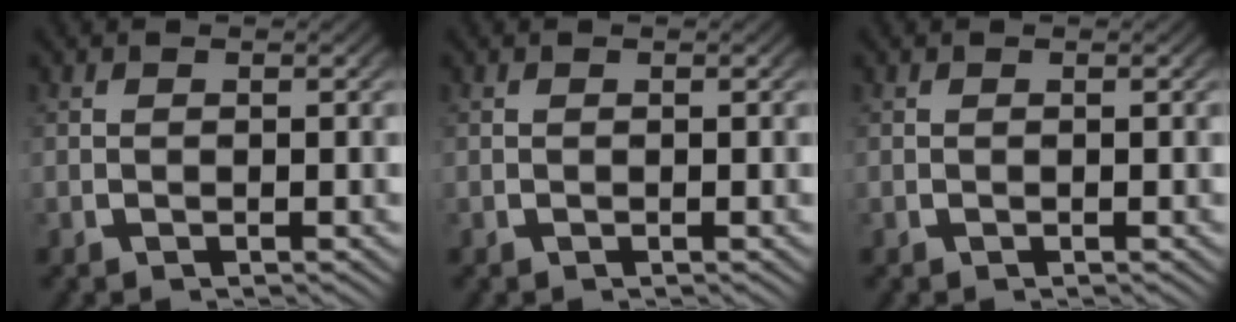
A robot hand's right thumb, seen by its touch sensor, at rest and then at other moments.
{"total": 0.0}
{"total": 0.0}